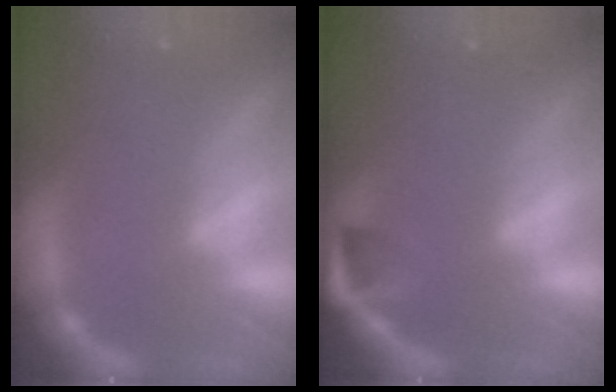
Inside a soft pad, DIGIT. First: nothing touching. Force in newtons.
{"total": 2.4}